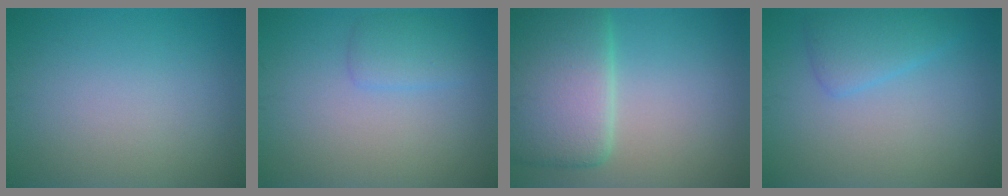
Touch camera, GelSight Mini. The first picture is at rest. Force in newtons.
{"total": 1.9, "press": 1.9, "slide": 0.1}
{"total": 9.0, "press": 9.0, "slide": 0.3}
{"total": 2.7, "press": 2.6, "slide": 0.3}